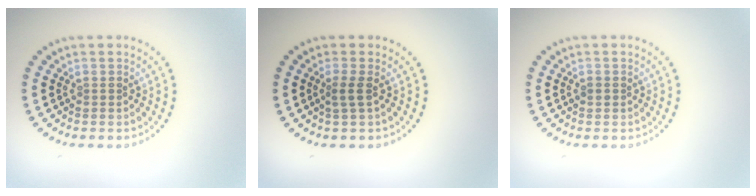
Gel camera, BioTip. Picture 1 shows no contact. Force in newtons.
{"total": 1.4, "press": 1.0, "slide": 1.0}
{"total": 0.9, "press": 0.9, "slide": 0.1}